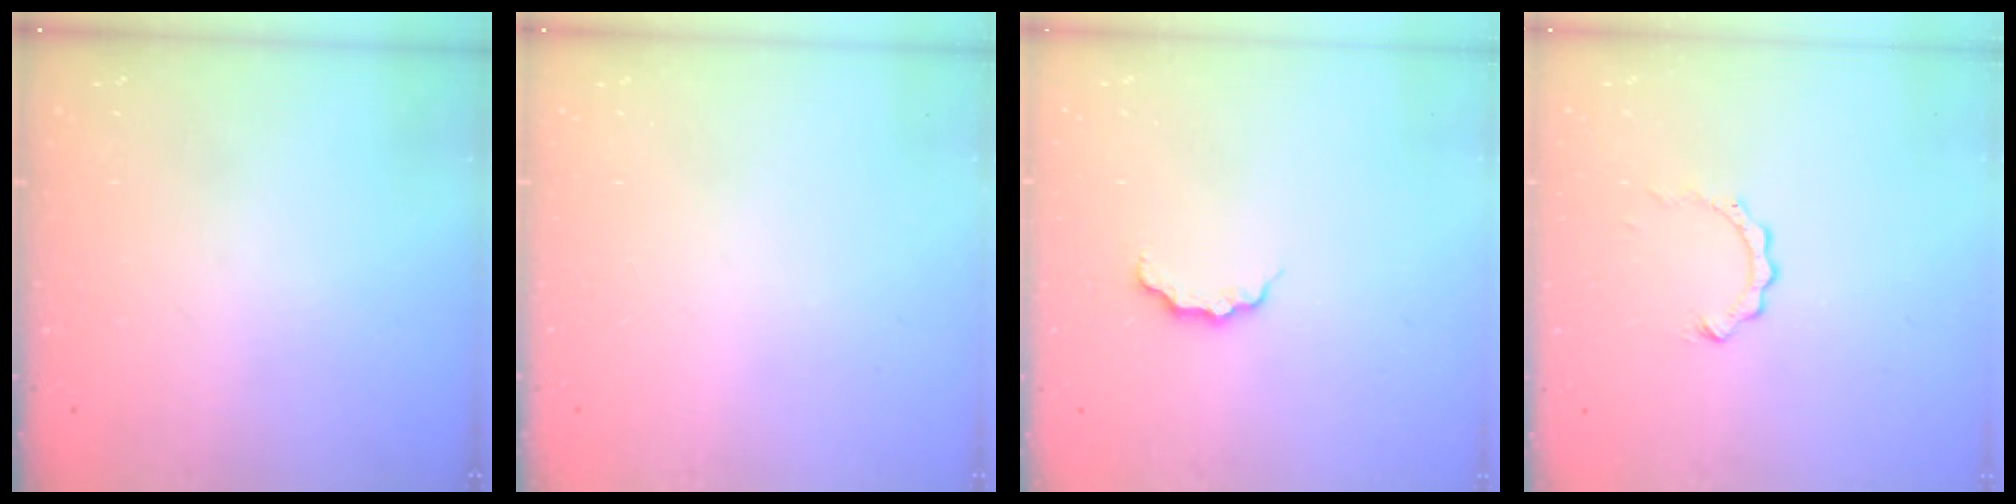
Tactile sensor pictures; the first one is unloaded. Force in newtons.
{"total": 0.0}
{"total": 3.9, "press": 3.9, "slide": 0.5}
{"total": 2.7, "press": 2.7, "slide": 0.3}